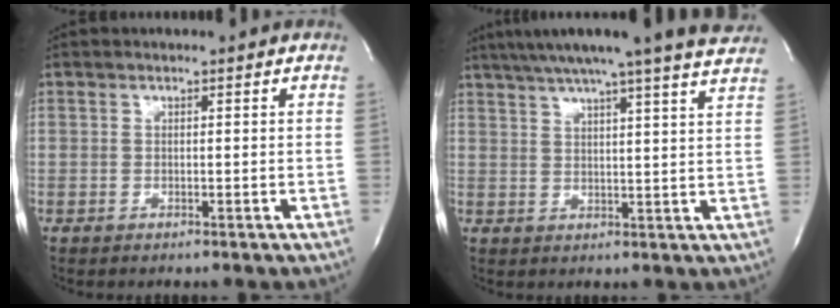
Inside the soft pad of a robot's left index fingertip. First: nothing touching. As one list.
[{"total": 19.6, "force": [17.2, -0.6, 9.3], "torque": [-0.157, -0.008, 0.217]}]